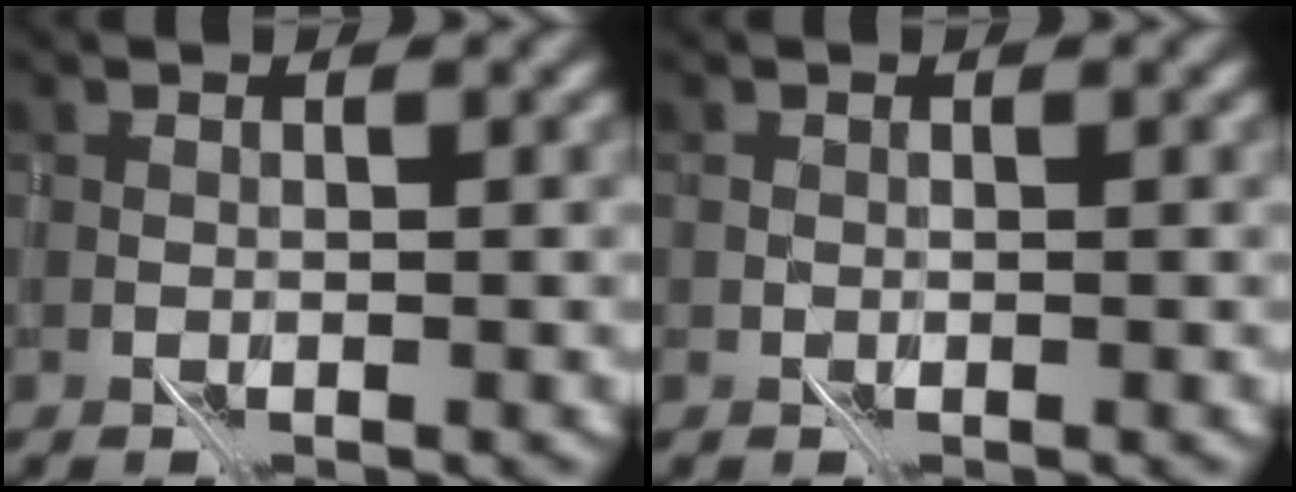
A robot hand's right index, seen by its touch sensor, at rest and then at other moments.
{"total": 0.0}